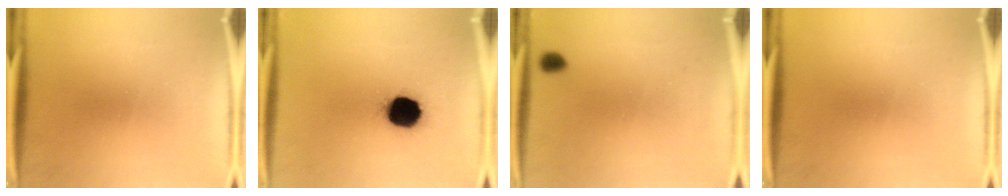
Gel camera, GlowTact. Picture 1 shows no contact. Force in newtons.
{"total": 13.3}
{"total": 1.3}
{"total": 0.0}